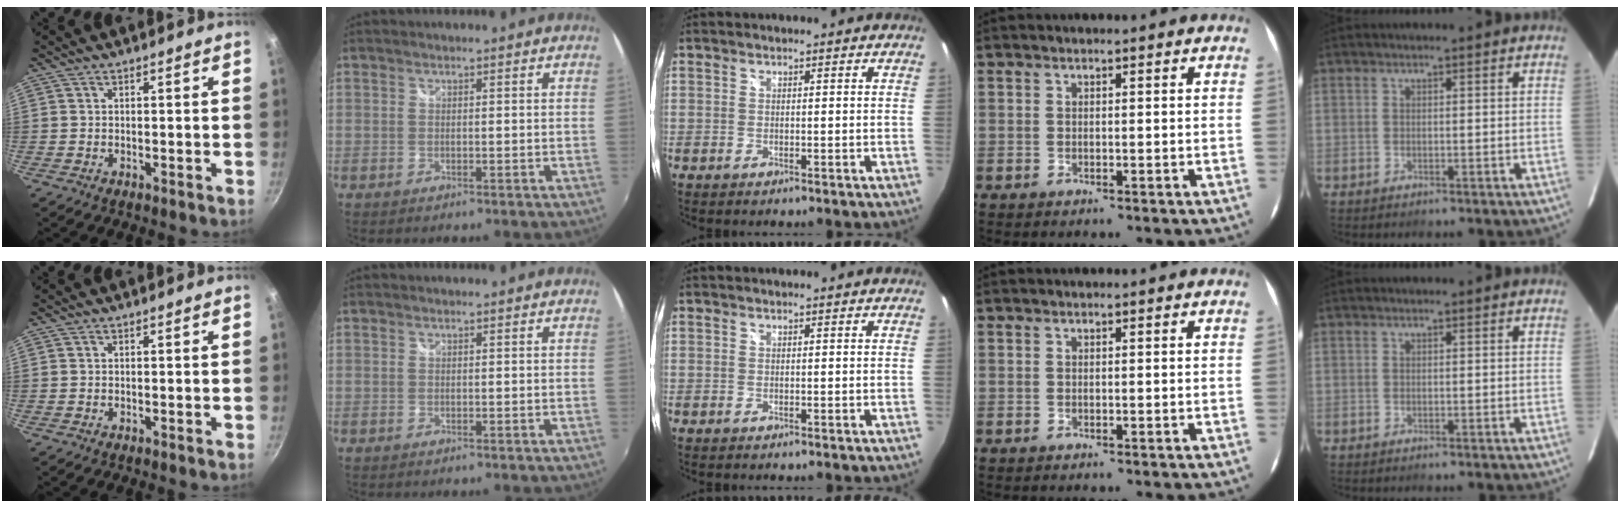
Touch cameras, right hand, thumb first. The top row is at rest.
{}